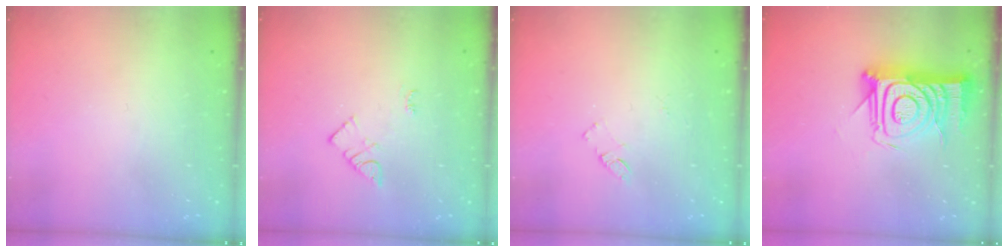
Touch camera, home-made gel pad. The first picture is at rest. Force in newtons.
{"total": 4.5, "press": 4.5, "slide": 0.6}
{"total": 6.2, "press": 6.2, "slide": 0.5}
{"total": 16.2, "press": 16.2, "slide": 1.1}